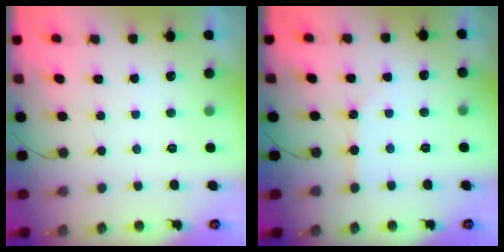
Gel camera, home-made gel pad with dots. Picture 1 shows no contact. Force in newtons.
{"total": 2.4, "press": 2.4, "slide": 0.4}